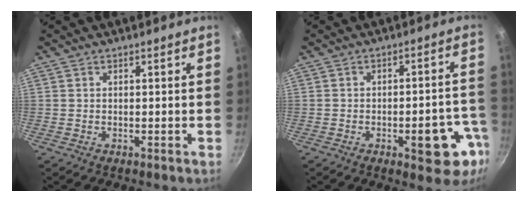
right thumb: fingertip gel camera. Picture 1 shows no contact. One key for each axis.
{"total": 11.5, "fx": -4.7, "fy": 4.9, "fz": 9.3, "tx": -0.066, "ty": 0.031, "tz": -0.056}